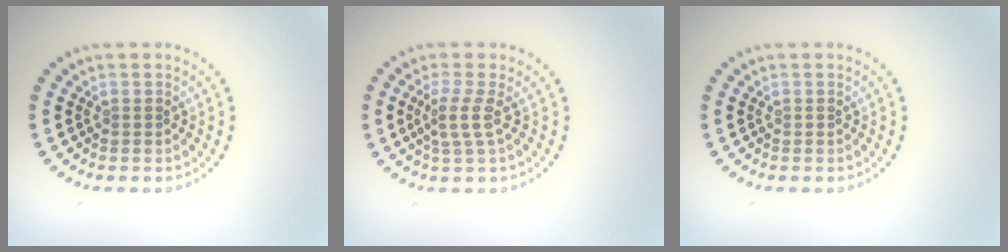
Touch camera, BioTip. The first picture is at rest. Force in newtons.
{"total": 2.2, "press": 1.6, "slide": 1.5}
{"total": 0.0}